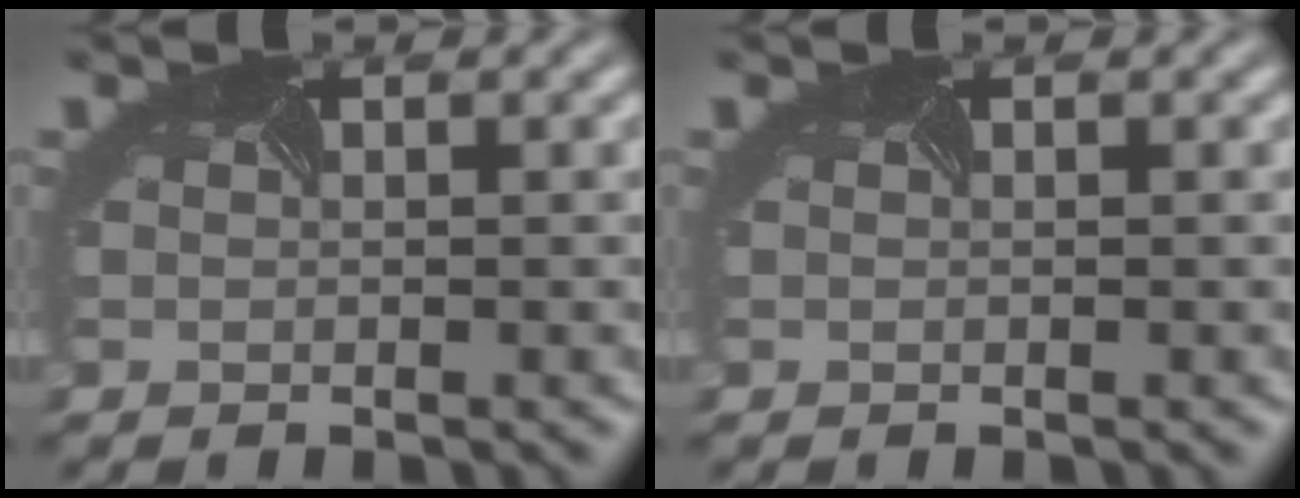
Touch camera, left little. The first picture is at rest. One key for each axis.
{"total": 0.0}